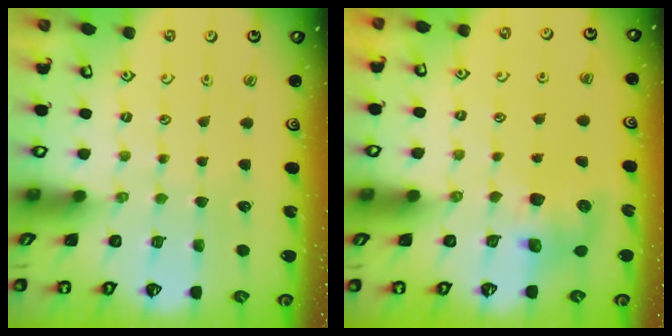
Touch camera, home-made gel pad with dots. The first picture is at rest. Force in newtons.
{"total": 7.7, "press": 7.7, "slide": 1.0}